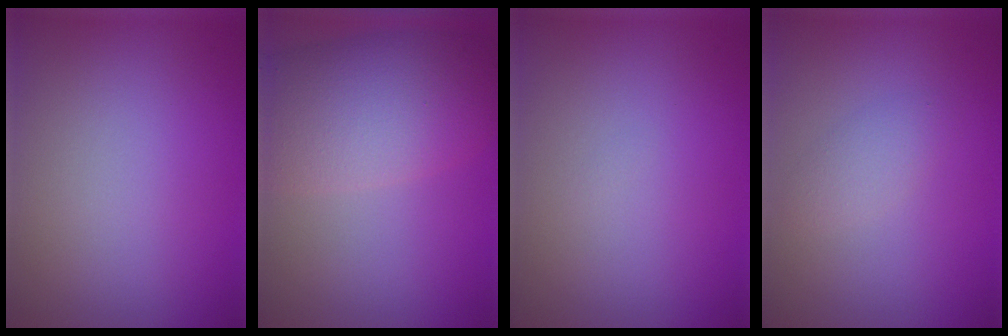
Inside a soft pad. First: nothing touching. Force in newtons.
{"total": 8.2, "press": 8.2, "slide": 0.2}
{"total": 0.0}
{"total": 1.7, "press": 1.6, "slide": 0.0}